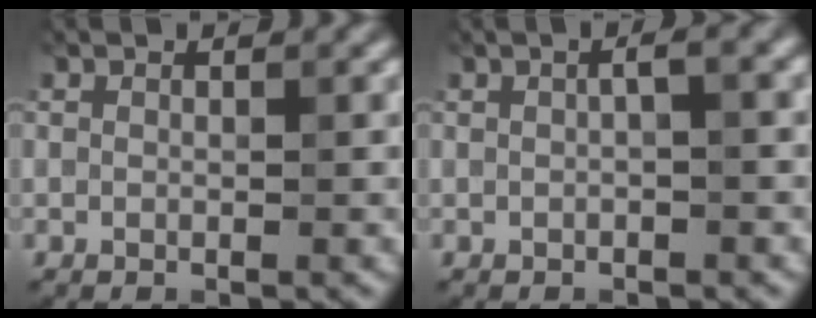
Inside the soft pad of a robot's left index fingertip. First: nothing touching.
{"total": 1.4, "force": [0.0, 0.1, 1.4], "torque": [-0.026, 0.006, 0.000]}